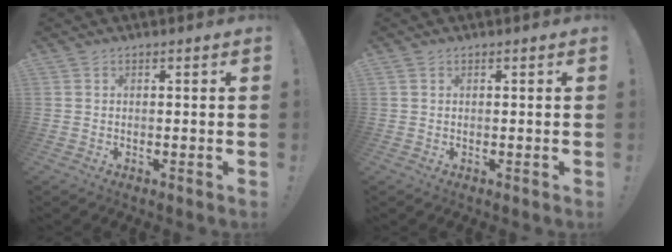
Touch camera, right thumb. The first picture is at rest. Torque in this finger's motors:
{"motor_torque": [-0.17, 0.04, -0.03, 0.01, 0.04]}